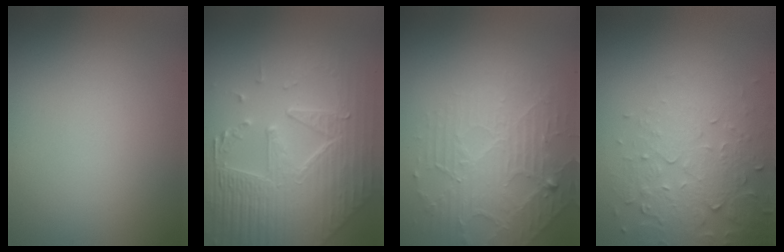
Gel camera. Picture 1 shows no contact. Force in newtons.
{"total": 8.2, "press": 5.9, "slide": 5.6}
{"total": 4.7, "press": 3.6, "slide": 3.0}
{"total": 5.2, "press": 3.8, "slide": 3.5}